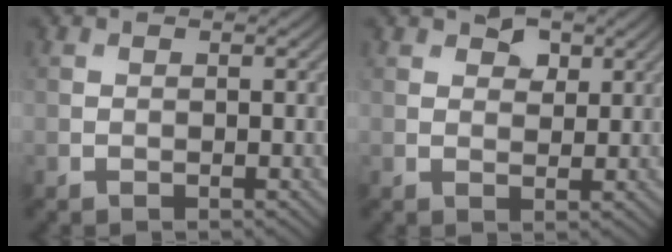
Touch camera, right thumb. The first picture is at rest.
{"total": 2.9, "force": [1.7, 1.7, 1.5], "torque": [-0.023, -0.004, 0.030]}